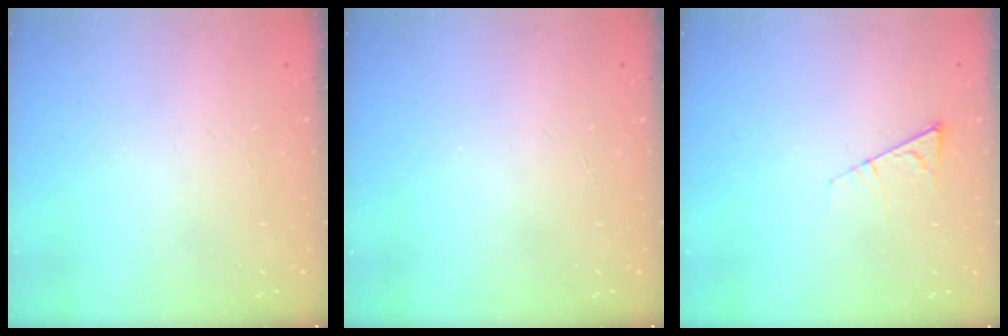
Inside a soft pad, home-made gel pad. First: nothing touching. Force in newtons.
{"total": 0.0}
{"total": 5.5, "press": 5.5, "slide": 0.7}